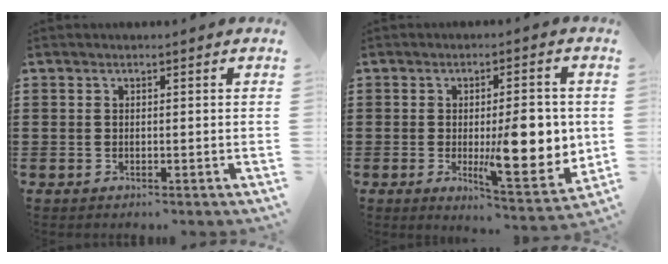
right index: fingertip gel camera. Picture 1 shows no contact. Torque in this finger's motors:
{"motor_torque": [0.92, 0.21, 1.05, 0.21]}